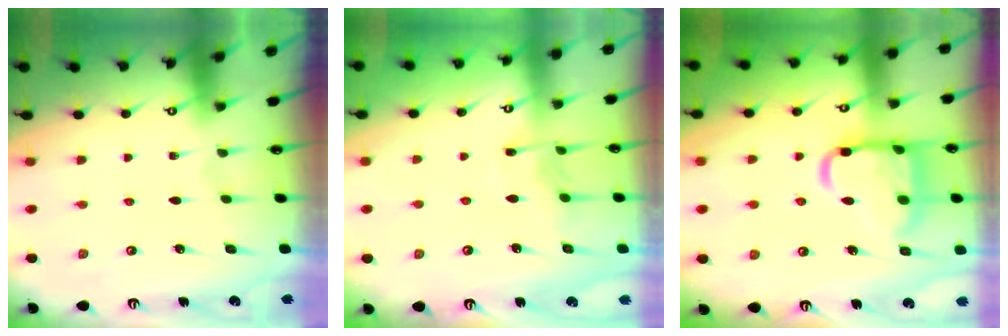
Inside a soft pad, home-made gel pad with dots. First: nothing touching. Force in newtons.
{"total": 5.5, "press": 5.5, "slide": 0.7}
{"total": 16.6, "press": 16.5, "slide": 1.4}